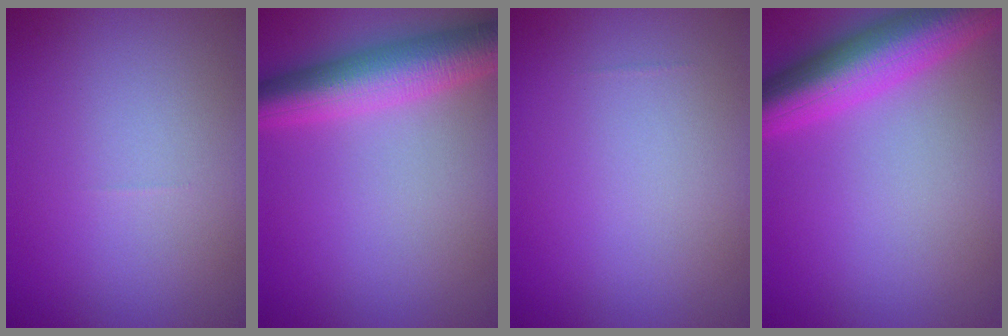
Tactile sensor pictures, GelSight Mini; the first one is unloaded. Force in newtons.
{"total": 6.7, "press": 6.7, "slide": 0.0}
{"total": 0.0}
{"total": 8.5, "press": 8.5, "slide": 0.5}